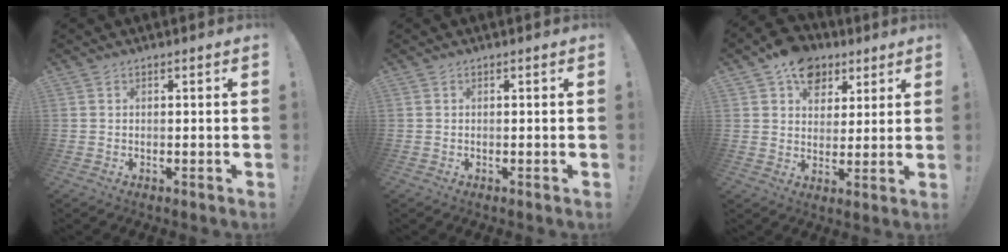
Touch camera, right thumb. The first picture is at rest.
{"total": 0.0}
{"total": 11.7, "force": [6.7, 8.4, 4.6], "torque": [-0.068, -0.035, 0.129]}